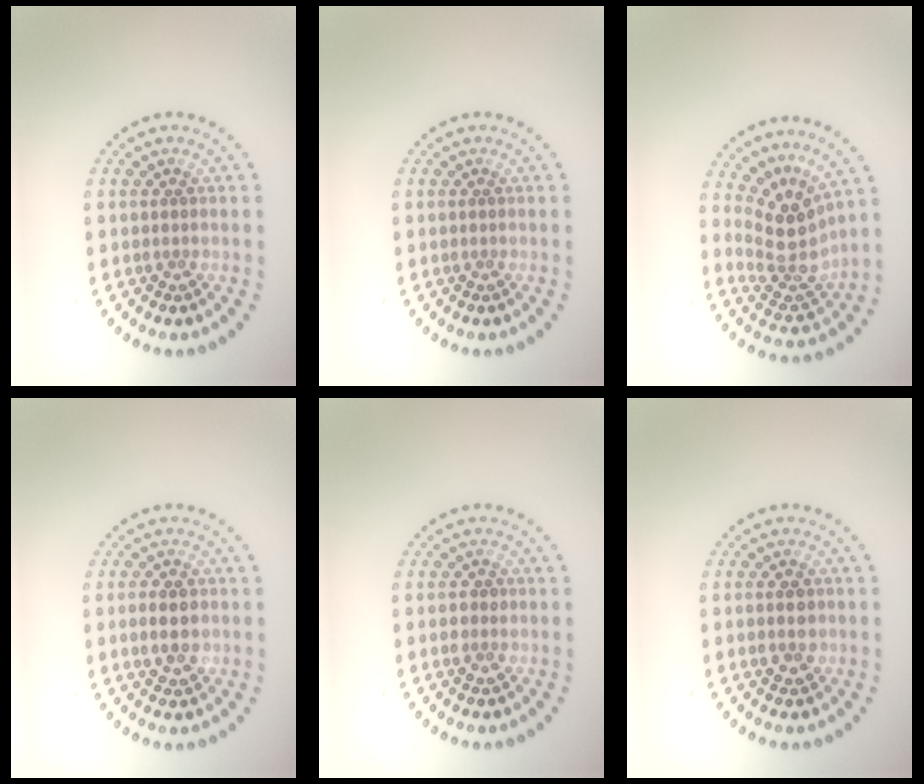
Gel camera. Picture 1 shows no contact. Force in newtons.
{"total": 0.0}
{"total": 4.1, "press": 3.2, "slide": 2.6}
{"total": 2.8, "press": 2.8, "slide": 0.1}
{"total": 1.5, "press": 1.5, "slide": 0.1}
{"total": 1.8, "press": 1.8, "slide": 0.1}